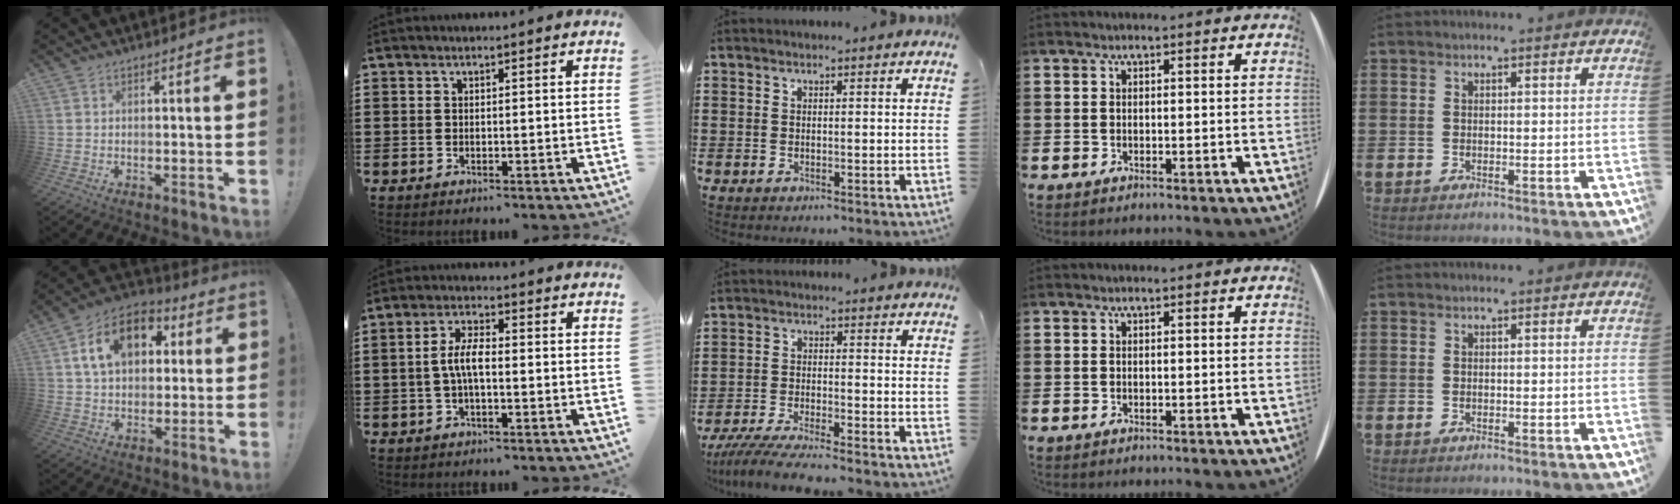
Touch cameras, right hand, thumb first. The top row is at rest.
{"thumb": {"total": 15.0, "force": [4.9, 10.5, 9.5], "torque": [-0.152, 0.000, 0.094]}, "index": {"total": 5.0, "force": [-0.7, 1.7, 4.7], "torque": [-0.104, -0.001, -0.019]}, "middle": {"total": 5.4, "force": [-5.0, 0.0, 2.0], "torque": [-0.052, -0.016, -0.099]}}